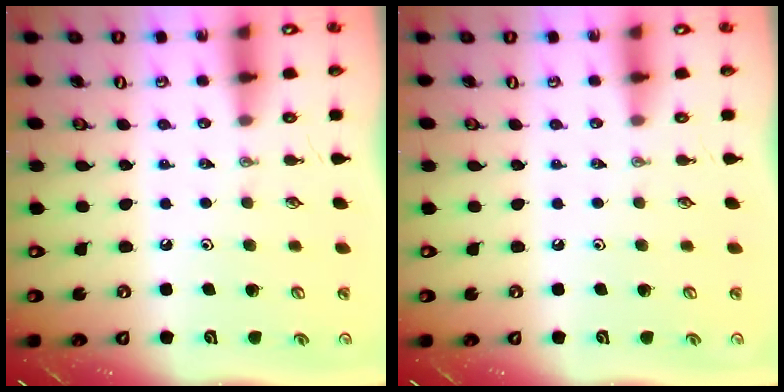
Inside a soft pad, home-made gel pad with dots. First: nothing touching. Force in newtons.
{"total": 0.0}